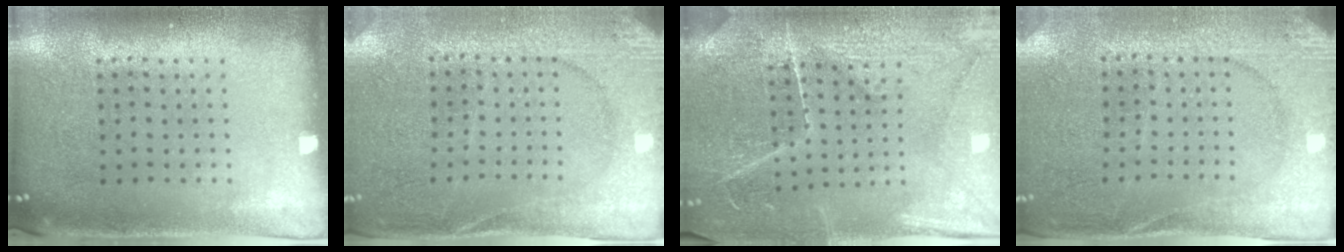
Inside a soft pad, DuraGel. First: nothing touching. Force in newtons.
{"total": 2.7, "press": 2.7, "slide": 0.2}
{"total": 3.9, "press": 3.7, "slide": 1.3}
{"total": 2.7, "press": 2.7, "slide": 0.2}